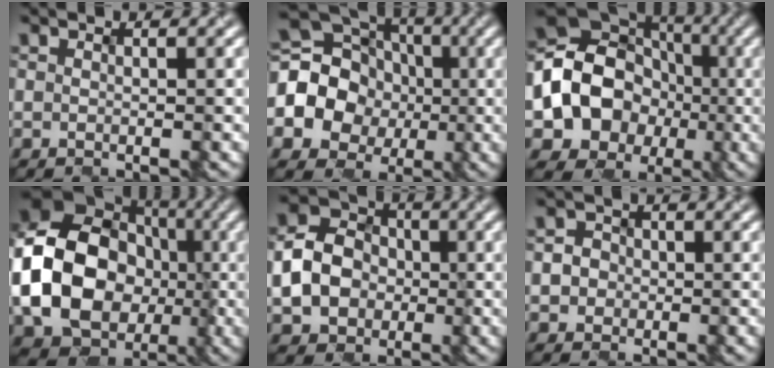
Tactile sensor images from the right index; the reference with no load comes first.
{"total": 11.7, "force": [-1.4, 10.8, 4.4], "torque": [-0.116, 0.012, -0.046]}
{"total": 13.0, "force": [-2.3, 11.5, 5.7], "torque": [-0.101, -0.006, -0.069]}
{"total": 15.2, "force": [-2.3, 12.5, 8.4], "torque": [-0.176, 0.002, -0.045]}
{"total": 5.9, "force": [-1.1, 5.2, 2.6], "torque": [-0.063, 0.008, -0.027]}
{"total": 1.9, "force": [-0.5, 1.8, 0.2], "torque": [-0.005, 0.001, -0.007]}